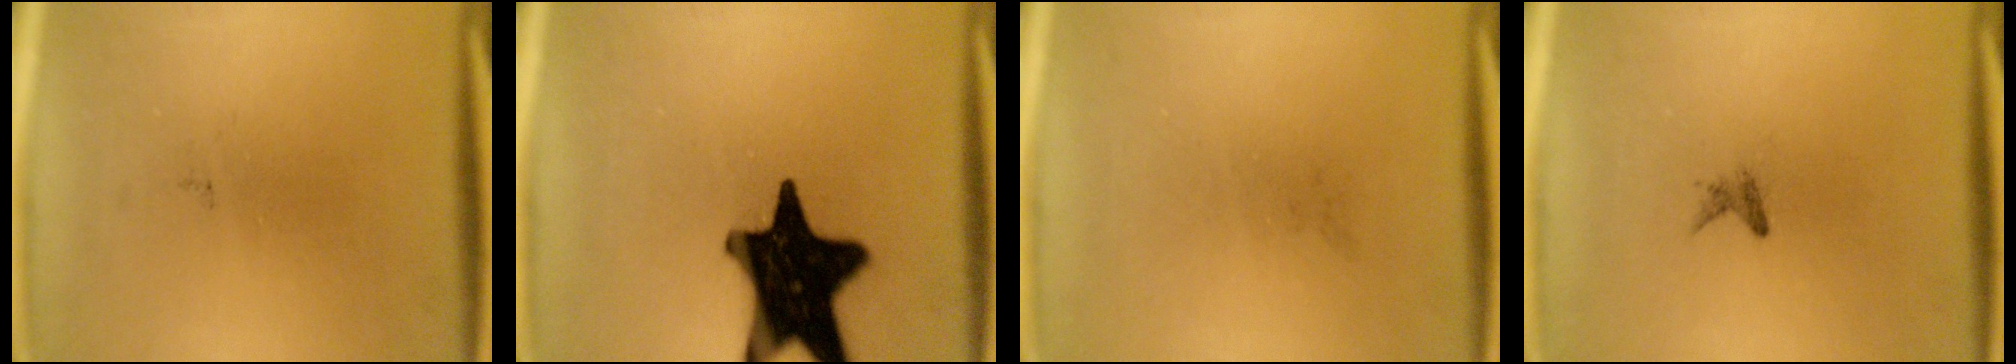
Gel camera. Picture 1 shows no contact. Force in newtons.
{"total": 19.9}
{"total": 0.0}
{"total": 0.9}